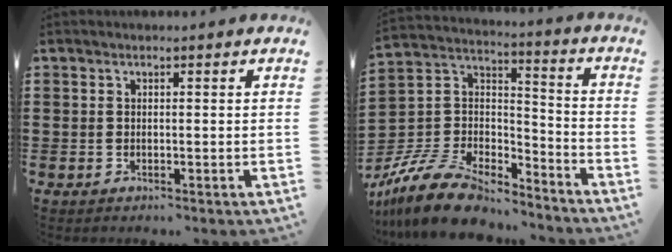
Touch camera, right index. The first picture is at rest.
{"total": 11.1, "force": [-9.8, 3.1, 4.2], "torque": [-0.112, 0.010, -0.200]}